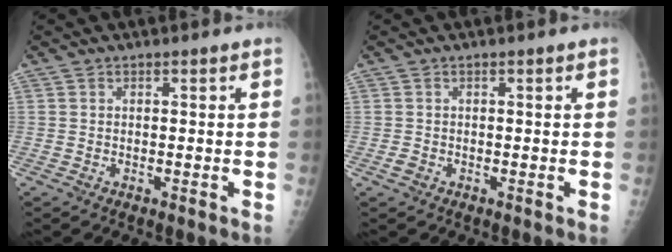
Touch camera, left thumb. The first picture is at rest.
{"total": 0.9, "force": [-0.3, 0.7, 0.4], "torque": [-0.007, 0.000, -0.005]}